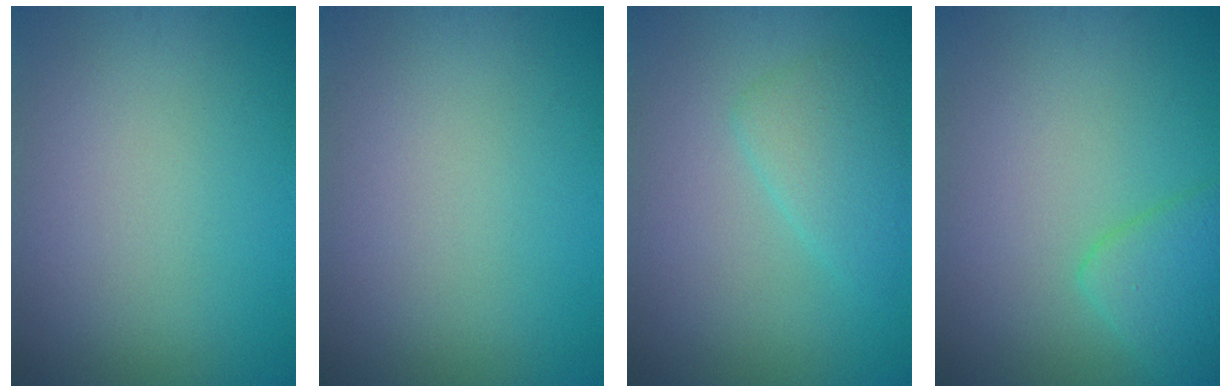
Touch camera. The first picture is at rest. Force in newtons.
{"total": 0.0}
{"total": 2.8, "press": 2.8, "slide": 0.2}
{"total": 2.9, "press": 2.9, "slide": 0.2}